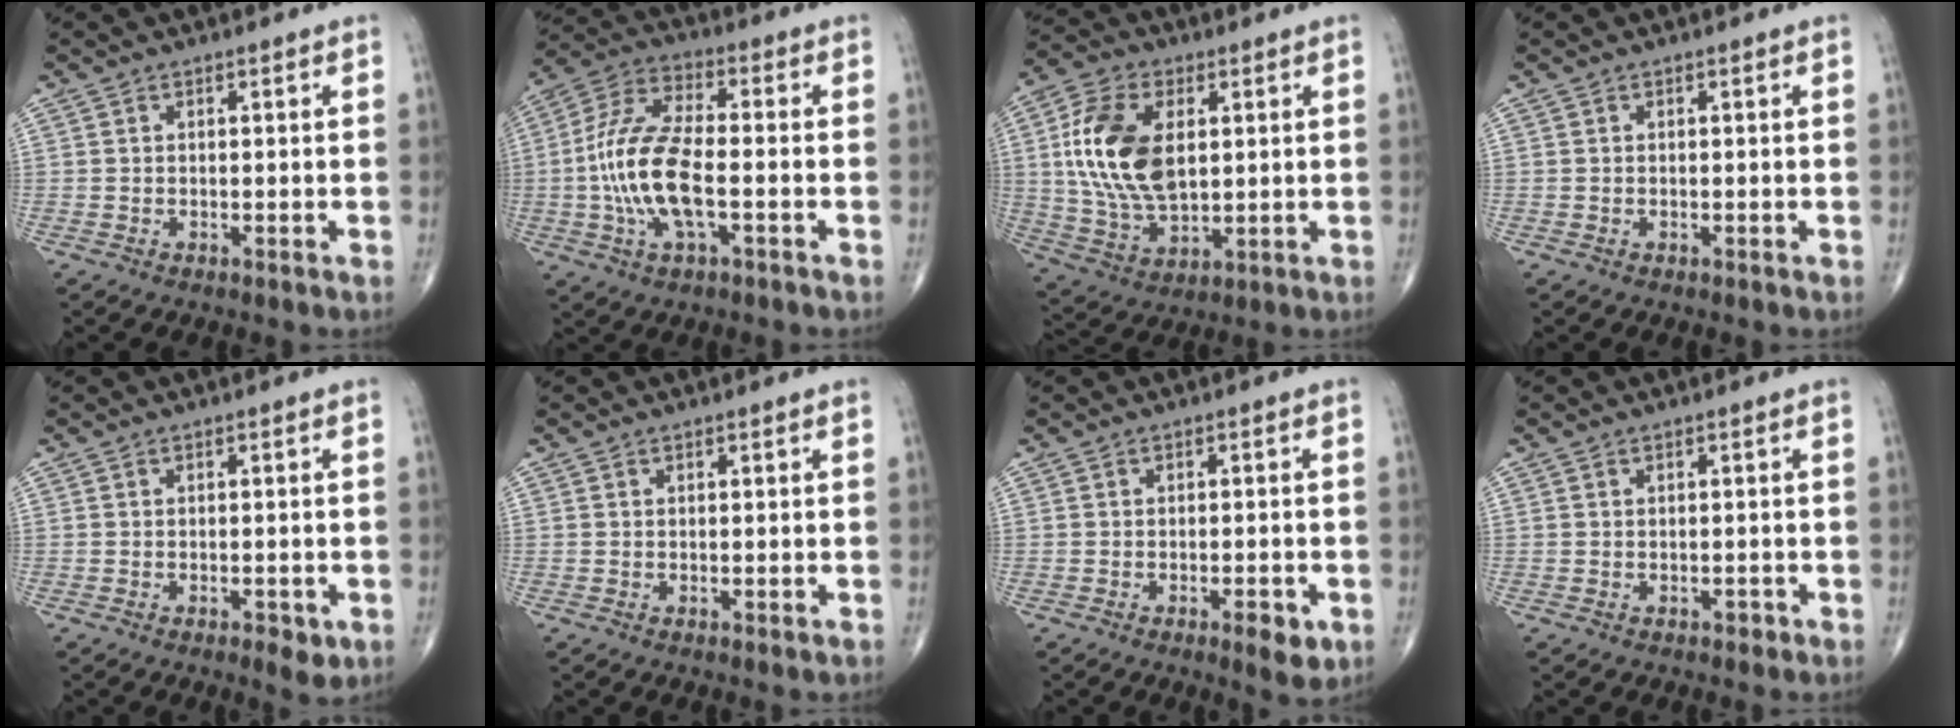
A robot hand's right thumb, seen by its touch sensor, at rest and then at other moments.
{"total": 14.8, "force": [-2.6, 5.8, 13.4], "torque": [-0.284, 0.026, -0.053]}
{"total": 16.6, "force": [2.9, 9.7, 13.2], "torque": [-0.248, -0.005, 0.057]}
{"total": 0.0}
{"total": 3.3, "force": [-1.4, 1.3, 2.7], "torque": [-0.036, -0.002, -0.015]}
{"total": 0.6, "force": [-0.1, 0.2, 0.5], "torque": [-0.006, -0.003, -0.001]}
{"total": 4.7, "force": [-2.0, 1.6, 4.0], "torque": [-0.050, -0.001, -0.024]}
{"total": 0.9, "force": [-0.5, 0.6, 0.5], "torque": [-0.002, 0.001, -0.008]}